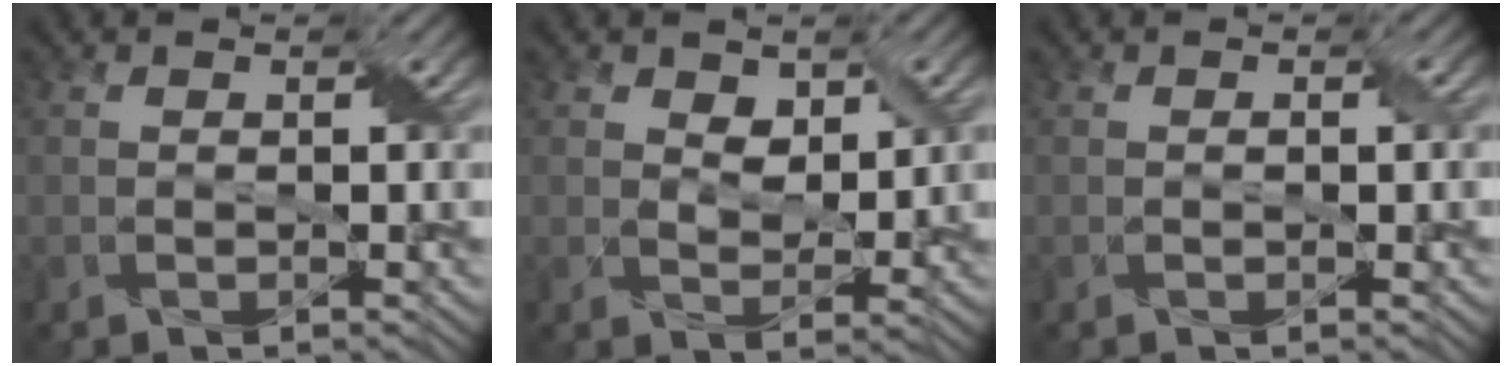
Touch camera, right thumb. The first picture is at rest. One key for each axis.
{"total": 3.9, "fx": 1.8, "fy": 2.4, "fz": 2.5, "tx": -0.055, "ty": -0.003, "tz": 0.029}
{"total": 1.0, "fx": 0.0, "fy": 0.4, "fz": 0.9, "tx": -0.013, "ty": -0.001, "tz": 0.001}